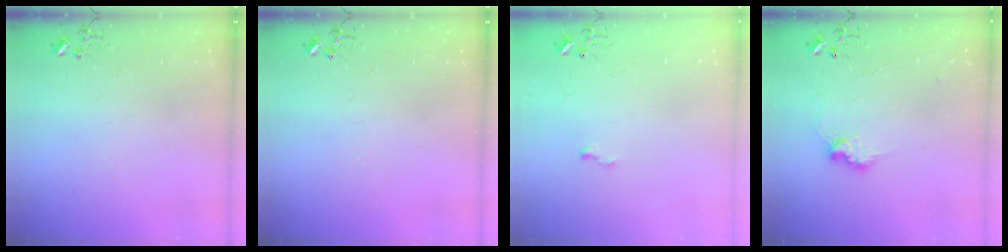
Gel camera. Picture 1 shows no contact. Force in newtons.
{"total": 0.0}
{"total": 4.1, "press": 4.1, "slide": 0.6}
{"total": 8.6, "press": 8.5, "slide": 0.4}